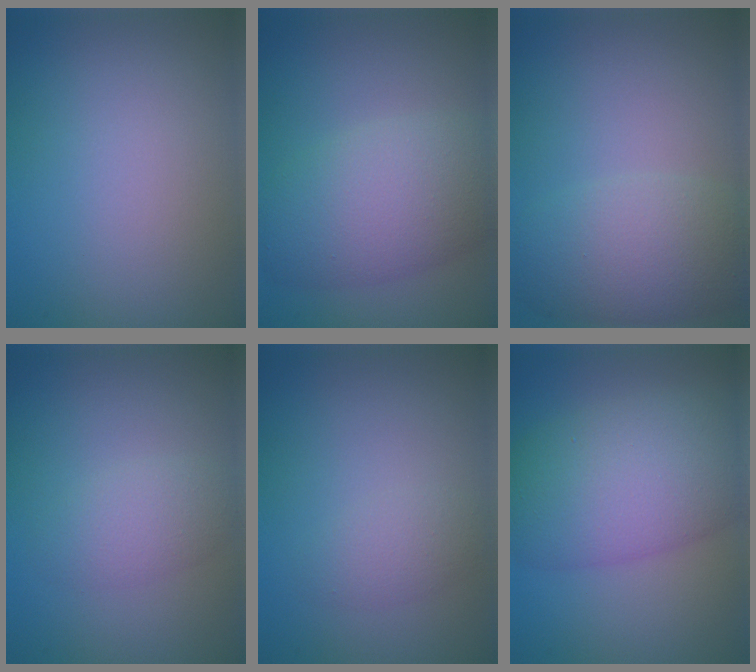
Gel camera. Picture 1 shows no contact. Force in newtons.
{"total": 7.0, "press": 7.0, "slide": 0.3}
{"total": 5.6, "press": 5.6, "slide": 0.5}
{"total": 2.3, "press": 2.3, "slide": 0.1}
{"total": 1.8, "press": 1.8, "slide": 0.1}
{"total": 8.7, "press": 8.7, "slide": 0.5}